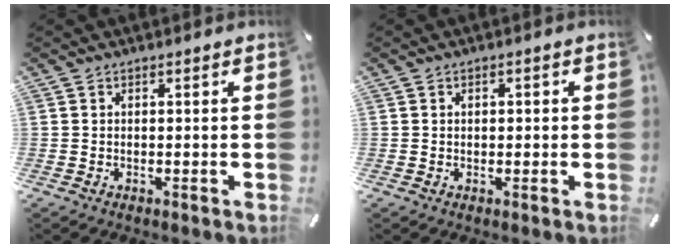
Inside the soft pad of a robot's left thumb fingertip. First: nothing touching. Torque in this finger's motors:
{"motor_torque": [-0.16, -0.12, -0.24, -0.14, 0.04]}